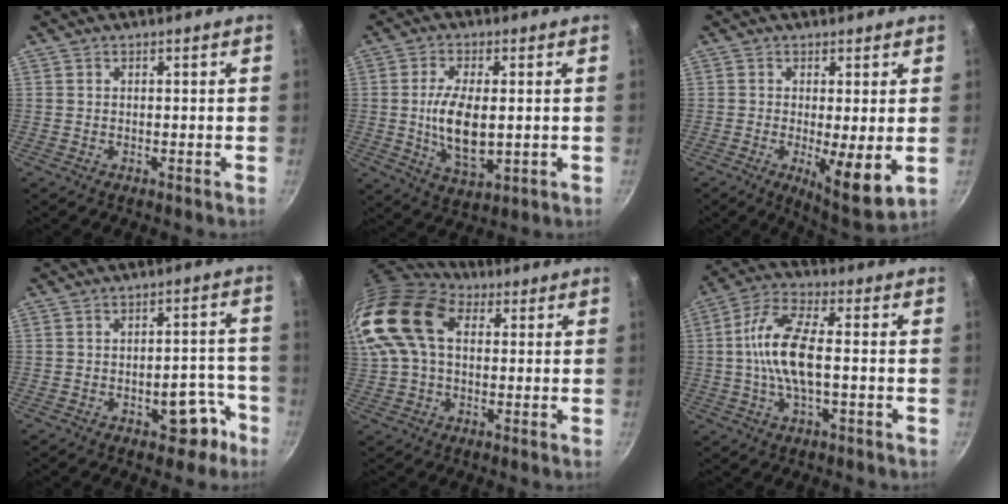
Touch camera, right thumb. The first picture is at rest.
{"total": 10.5, "force": [-0.1, 4.9, 9.3], "torque": [-0.175, -0.008, 0.006]}
{"total": 8.8, "force": [-0.9, 2.2, 8.5], "torque": [-0.121, -0.025, -0.005]}
{"total": 7.5, "force": [-3.8, 4.2, 4.9], "torque": [-0.014, 0.046, -0.038]}
{"total": 19.8, "force": [5.0, 12.8, 14.3], "torque": [-0.296, 0.027, 0.082]}
{"total": 11.7, "force": [-0.5, 4.5, 10.8], "torque": [-0.221, 0.024, -0.021]}